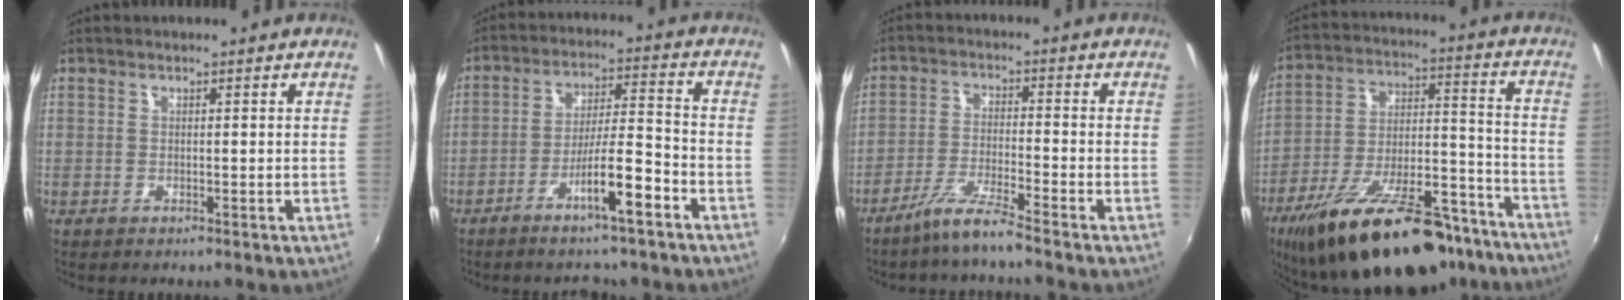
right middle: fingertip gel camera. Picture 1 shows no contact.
{"total": 9.3, "force": [-5.9, 1.0, 7.2], "torque": [-0.133, 0.000, -0.096]}
{"total": 6.2, "force": [-5.2, -0.5, 3.4], "torque": [-0.080, -0.004, -0.099]}
{"total": 29.3, "force": [-21.4, 10.8, 16.9], "torque": [-0.293, -0.012, -0.309]}